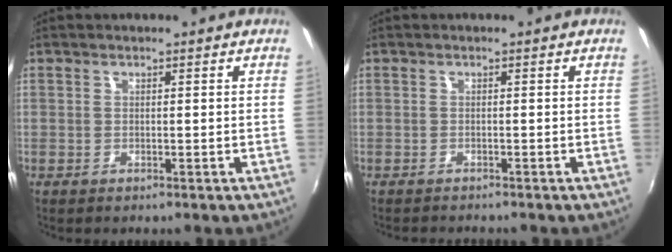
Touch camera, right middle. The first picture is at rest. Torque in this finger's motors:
{"motor_torque": [0.05, -0.06, -0.01, 0.00]}